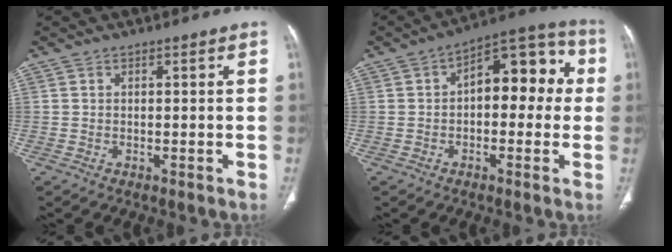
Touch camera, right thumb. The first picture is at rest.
{"total": 13.7, "force": [1.1, 7.7, 11.3], "torque": [-0.108, 0.046, 0.003]}